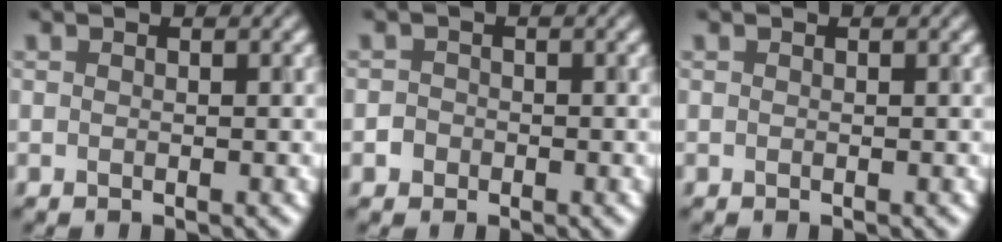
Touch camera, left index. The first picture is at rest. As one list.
[{"total": 1.3, "force": [-0.5, 1.2, 0.3], "torque": [0.010, 0.003, -0.015]}, {"total": 0.0}]